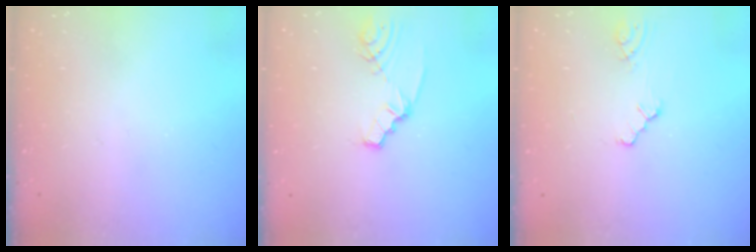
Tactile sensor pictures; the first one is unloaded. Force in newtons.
{"total": 3.7, "press": 3.7, "slide": 0.3}
{"total": 1.6, "press": 1.6, "slide": 0.2}